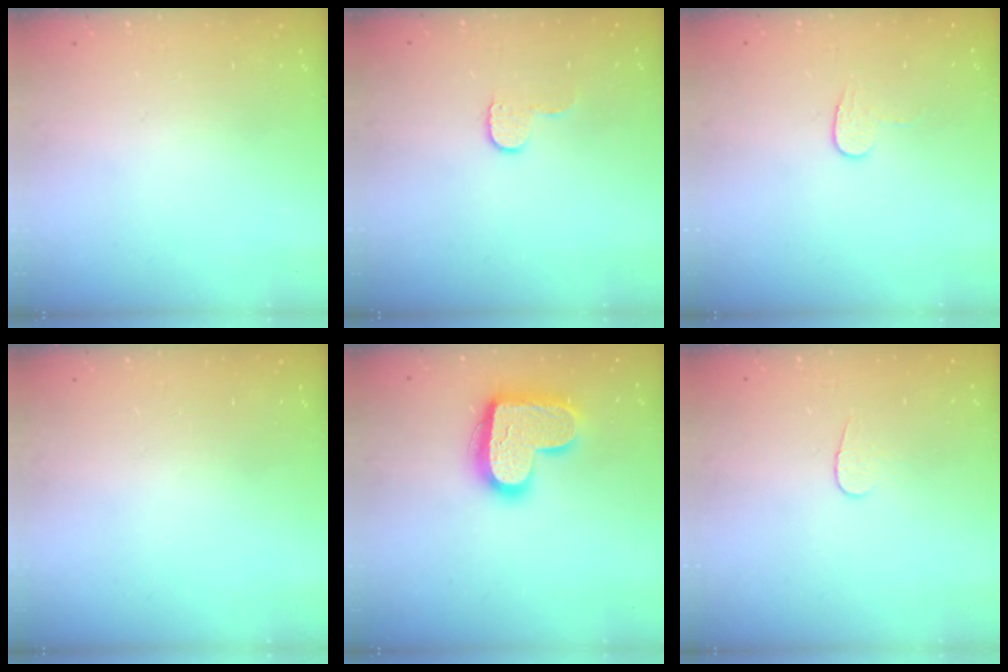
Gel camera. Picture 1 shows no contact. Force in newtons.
{"total": 5.4, "press": 5.3, "slide": 0.5}
{"total": 5.8, "press": 5.8, "slide": 0.3}
{"total": 0.0}
{"total": 17.3, "press": 17.3, "slide": 1.1}
{"total": 4.8, "press": 4.8, "slide": 0.5}